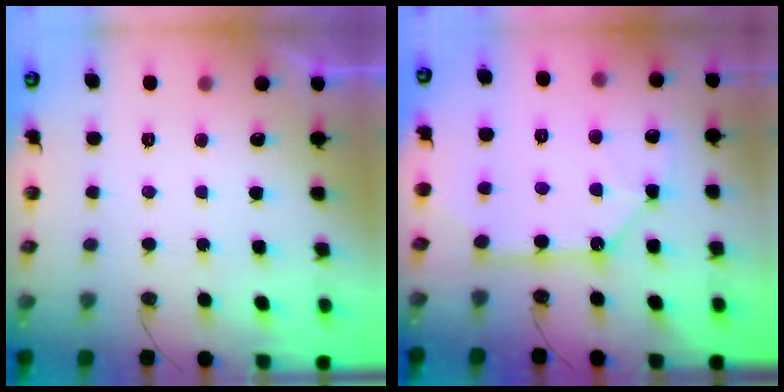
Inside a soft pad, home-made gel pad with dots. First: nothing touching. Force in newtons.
{"total": 12.6, "press": 12.5, "slide": 1.2}